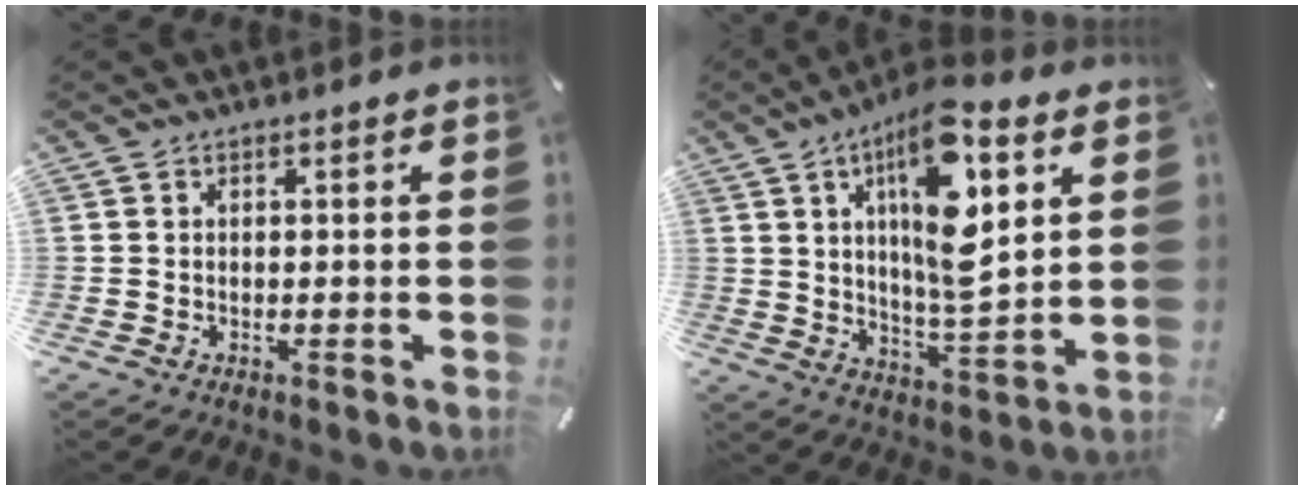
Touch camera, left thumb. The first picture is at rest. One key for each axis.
{"total": 17.6, "fx": 6.9, "fy": 6.6, "fz": 14.8, "tx": -0.257, "ty": -0.027, "tz": 0.107}